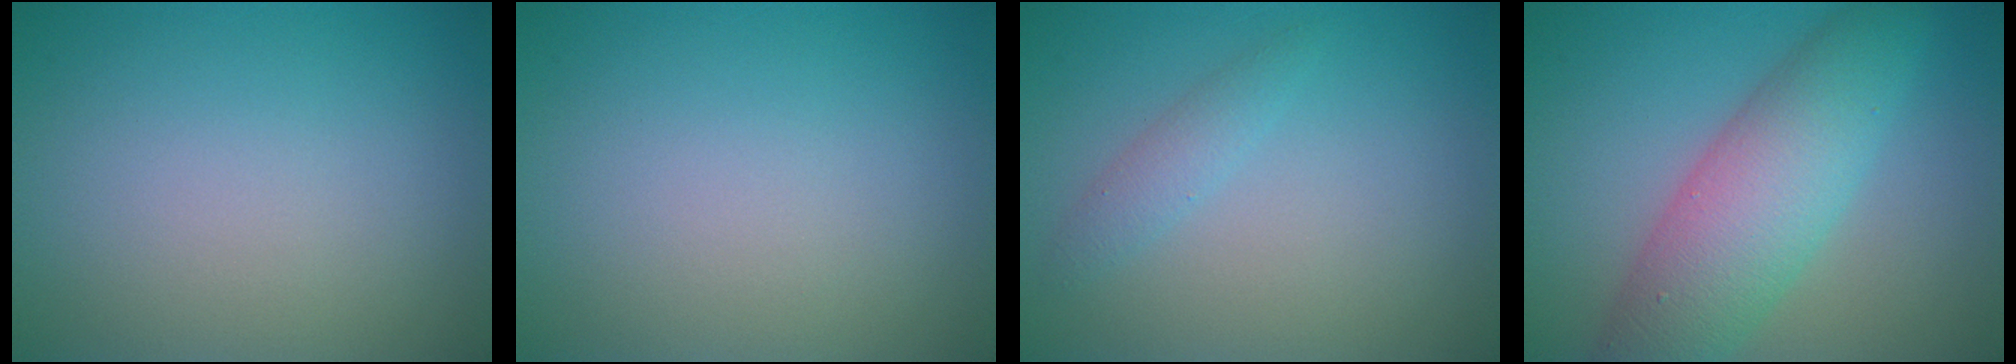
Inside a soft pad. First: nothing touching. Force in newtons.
{"total": 0.0}
{"total": 1.5, "press": 1.5, "slide": 0.1}
{"total": 7.3, "press": 7.3, "slide": 0.2}